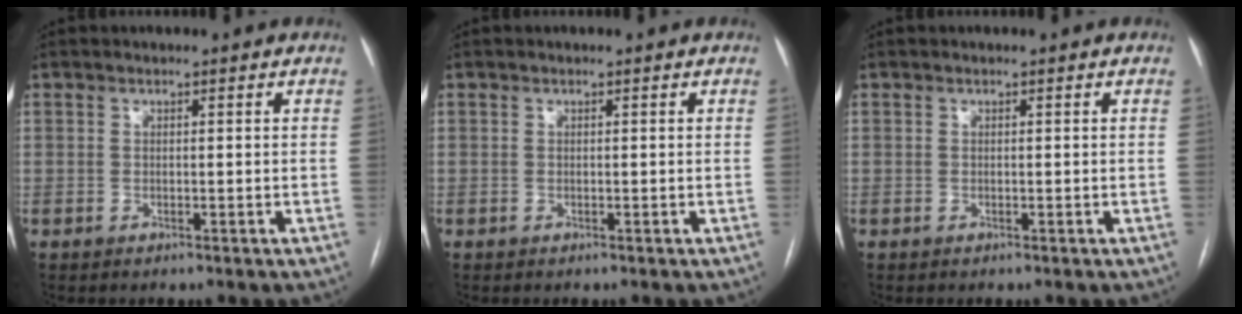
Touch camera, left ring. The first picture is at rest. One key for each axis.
{"total": 0.0}
{"total": 0.0}